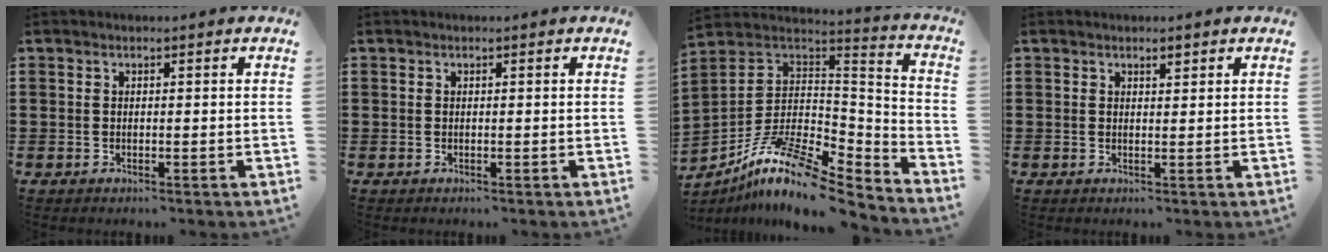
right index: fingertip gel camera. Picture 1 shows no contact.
{"total": 0.0}
{"total": 13.0, "force": [-8.7, 4.2, 8.6], "torque": [-0.172, 0.020, -0.167]}
{"total": 1.3, "force": [0.9, 0.5, 0.7], "torque": [-0.006, 0.000, 0.014]}